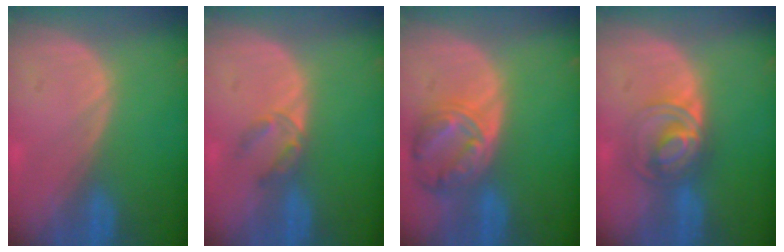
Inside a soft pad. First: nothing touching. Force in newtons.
{"total": 2.9, "press": 2.7, "slide": 1.0}
{"total": 8.2, "press": 7.1, "slide": 4.0}
{"total": 6.6, "press": 5.8, "slide": 3.2}